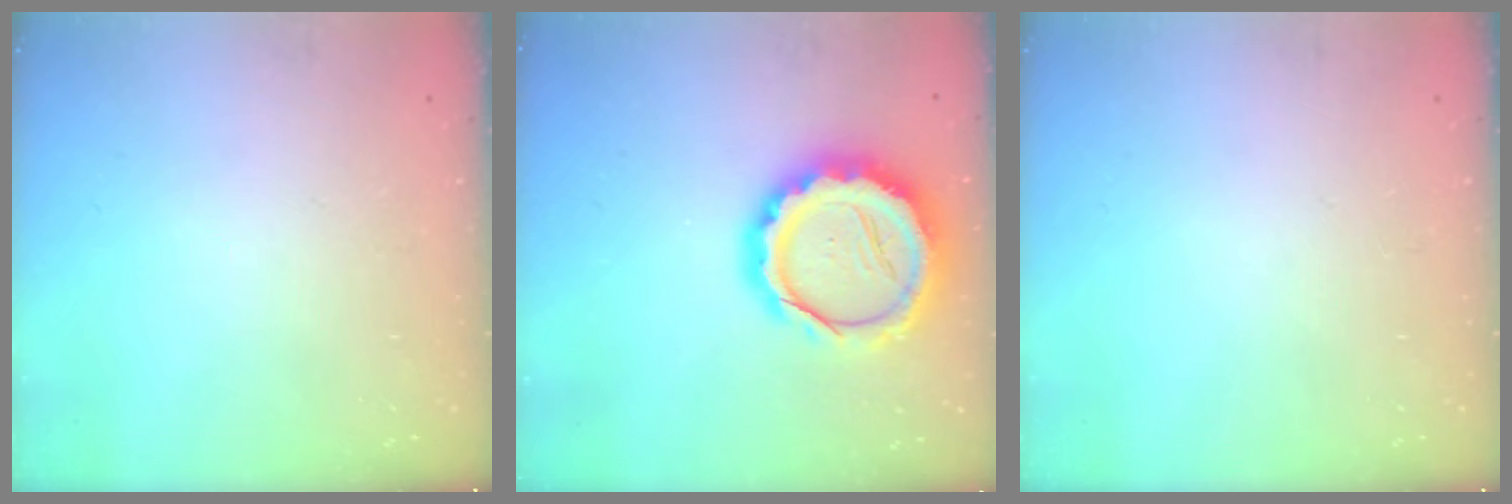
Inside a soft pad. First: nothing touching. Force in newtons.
{"total": 18.3, "press": 18.0, "slide": 3.6}
{"total": 0.0}